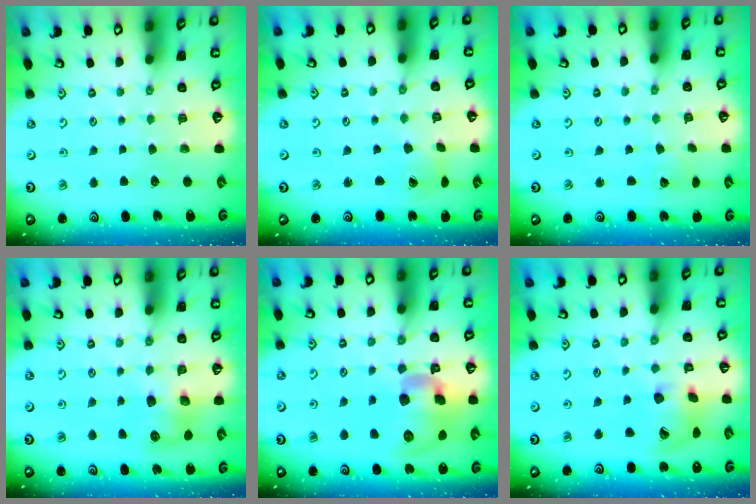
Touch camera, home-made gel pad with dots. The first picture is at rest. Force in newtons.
{"total": 1.5, "press": 1.5, "slide": 0.2}
{"total": 2.8, "press": 2.8, "slide": 0.1}
{"total": 7.3, "press": 7.3, "slide": 0.4}
{"total": 17.3, "press": 17.1, "slide": 2.7}
{"total": 12.8, "press": 12.7, "slide": 1.8}